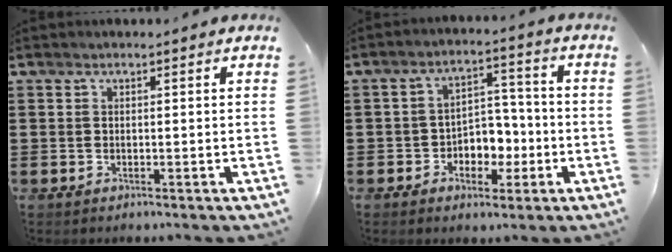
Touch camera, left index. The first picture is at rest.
{"total": 5.0, "force": [-1.8, 4.0, 2.4], "torque": [-0.045, 0.009, -0.037]}